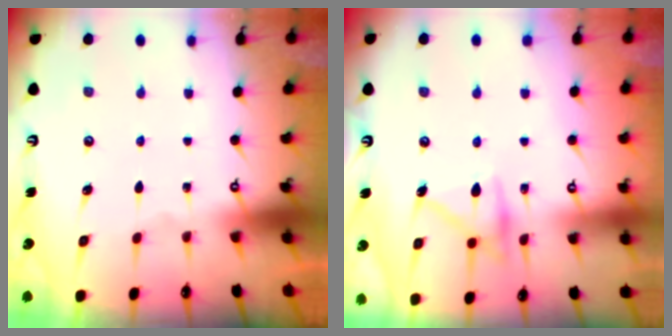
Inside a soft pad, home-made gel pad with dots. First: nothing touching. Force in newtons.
{"total": 14.8, "press": 14.8, "slide": 0.9}